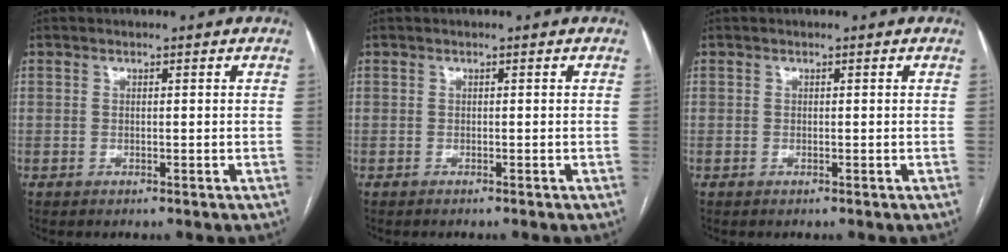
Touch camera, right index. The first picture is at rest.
{"total": 1.1, "force": [-1.0, 0.0, 0.4], "torque": [-0.005, -0.001, -0.016]}
{"total": 0.0}